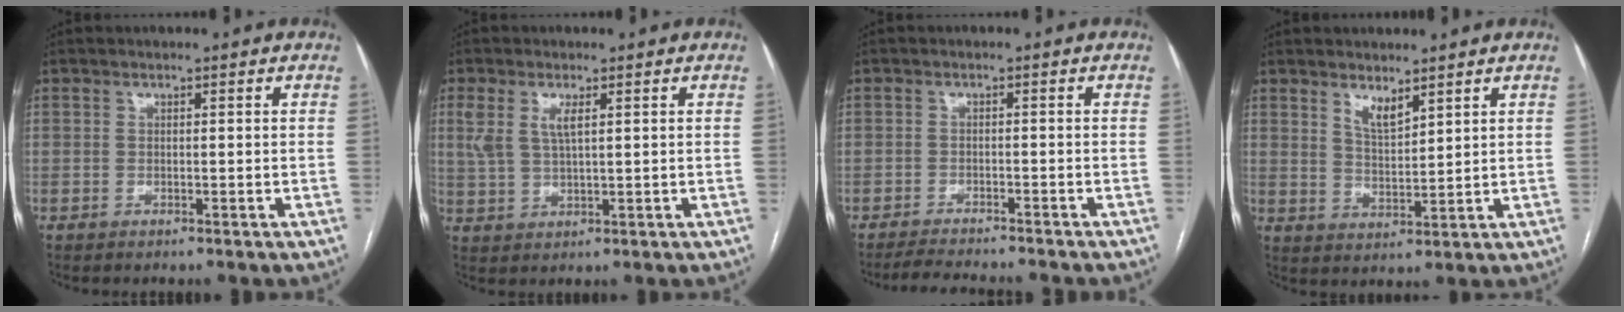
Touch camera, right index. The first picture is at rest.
{"total": 4.7, "force": [1.8, 1.6, 4.0], "torque": [-0.092, 0.010, 0.044]}
{"total": 7.0, "force": [-6.6, 0.6, 2.4], "torque": [-0.032, -0.013, -0.100]}
{"total": 4.0, "force": [3.0, 1.2, 2.4], "torque": [-0.046, -0.011, 0.060]}